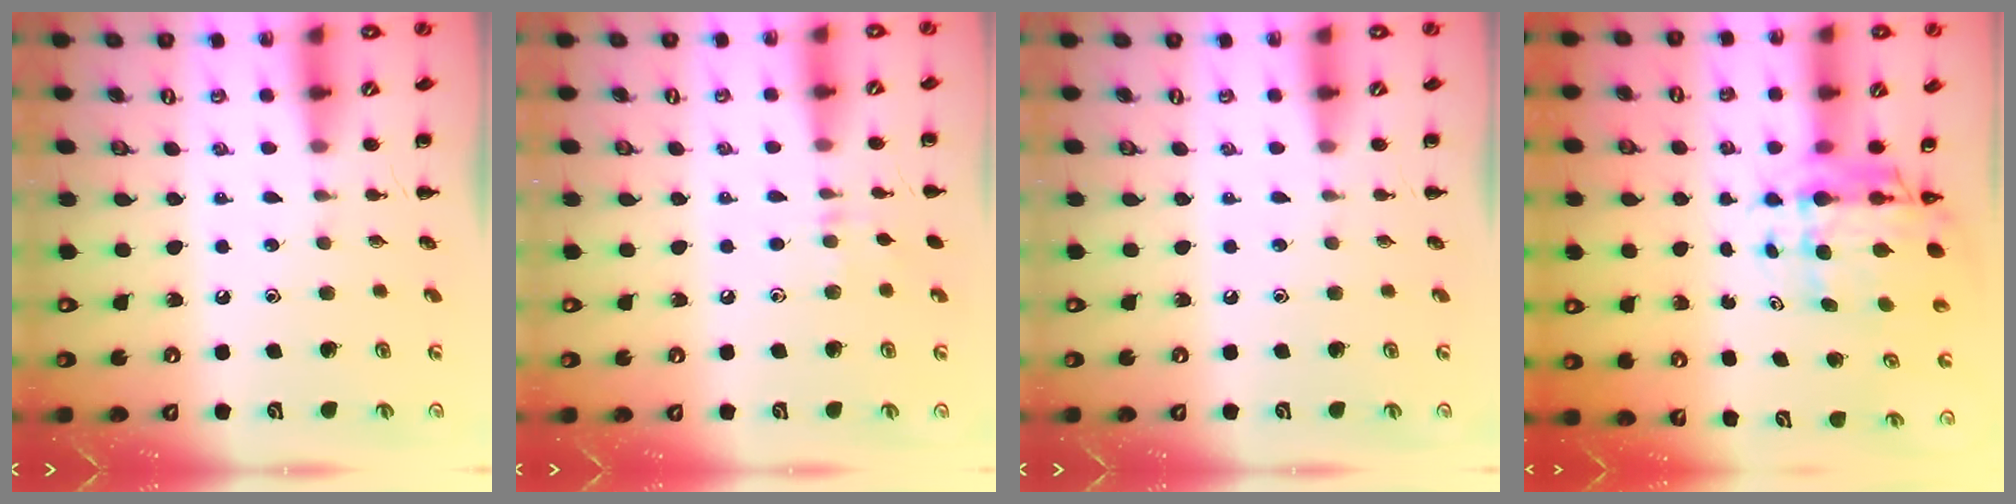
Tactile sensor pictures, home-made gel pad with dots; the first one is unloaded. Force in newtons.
{"total": 5.4, "press": 5.1, "slide": 1.9}
{"total": 0.0}
{"total": 7.4, "press": 6.8, "slide": 2.7}